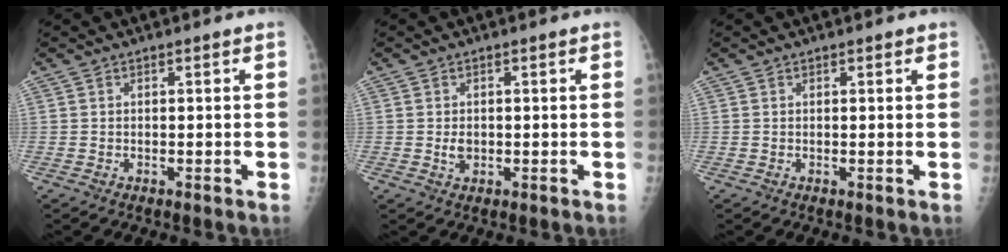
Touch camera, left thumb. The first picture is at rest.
{"total": 2.0, "force": [0.0, 1.5, 1.3], "torque": [-0.014, 0.000, 0.003]}
{"total": 1.0, "force": [0.6, 0.5, 0.6], "torque": [-0.001, -0.001, 0.005]}